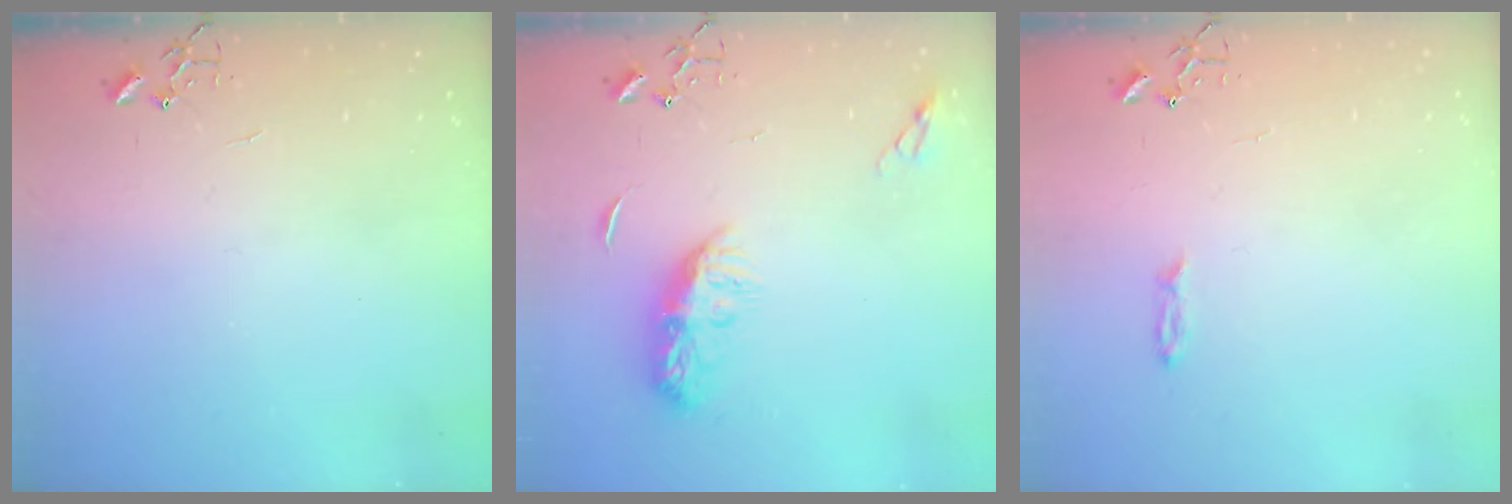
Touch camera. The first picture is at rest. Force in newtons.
{"total": 9.8, "press": 9.8, "slide": 0.5}
{"total": 3.2, "press": 3.1, "slide": 0.3}